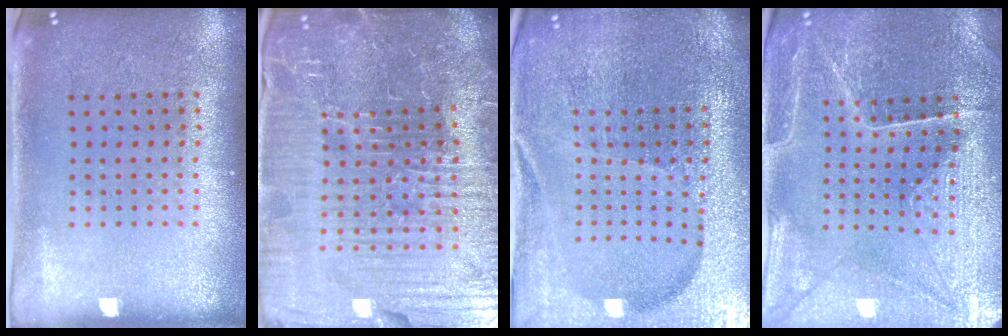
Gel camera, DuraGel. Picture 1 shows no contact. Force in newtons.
{"total": 7.4, "press": 6.6, "slide": 3.4}
{"total": 4.9, "press": 4.6, "slide": 1.6}
{"total": 3.4, "press": 3.4, "slide": 0.3}